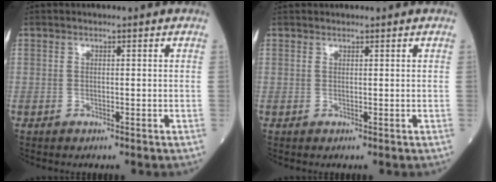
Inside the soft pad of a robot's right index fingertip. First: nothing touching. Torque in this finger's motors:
{"motor_torque": [0.21, 0.17, 0.05, 0.00]}